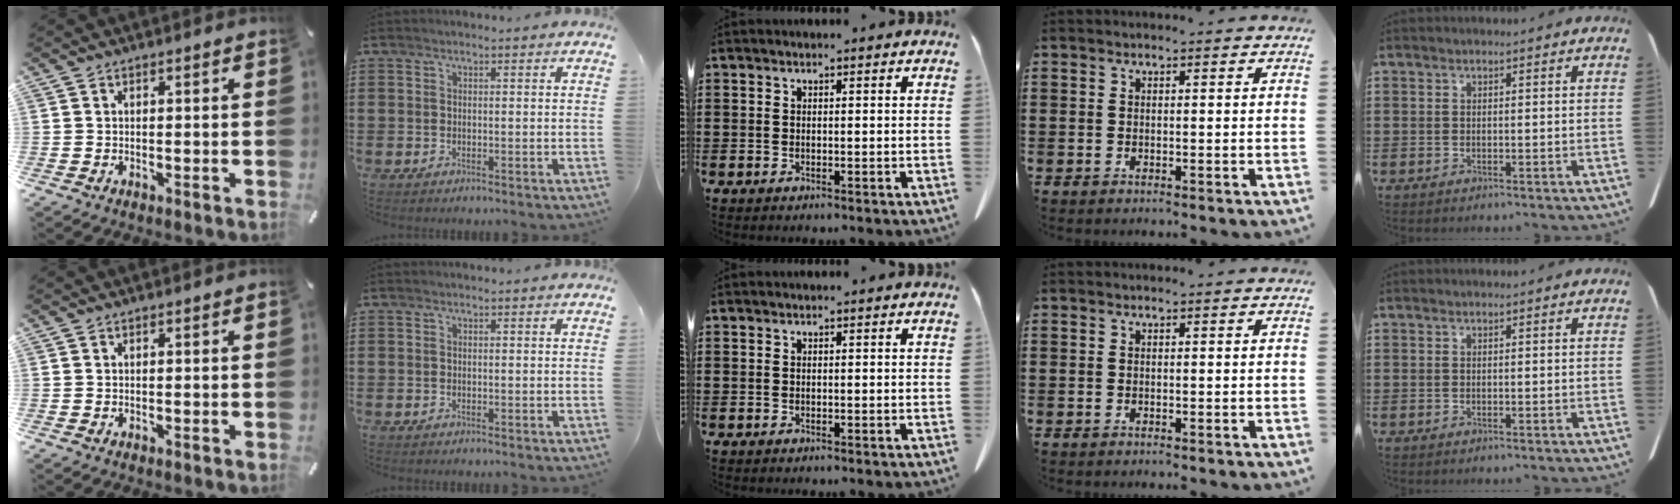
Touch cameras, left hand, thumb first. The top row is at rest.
{}